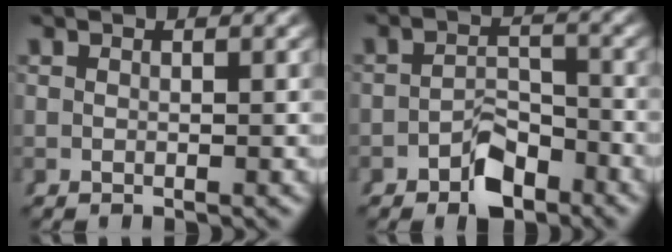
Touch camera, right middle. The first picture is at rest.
{"total": 4.1, "force": [-3.0, 2.1, 1.9], "torque": [-0.011, -0.009, -0.050]}